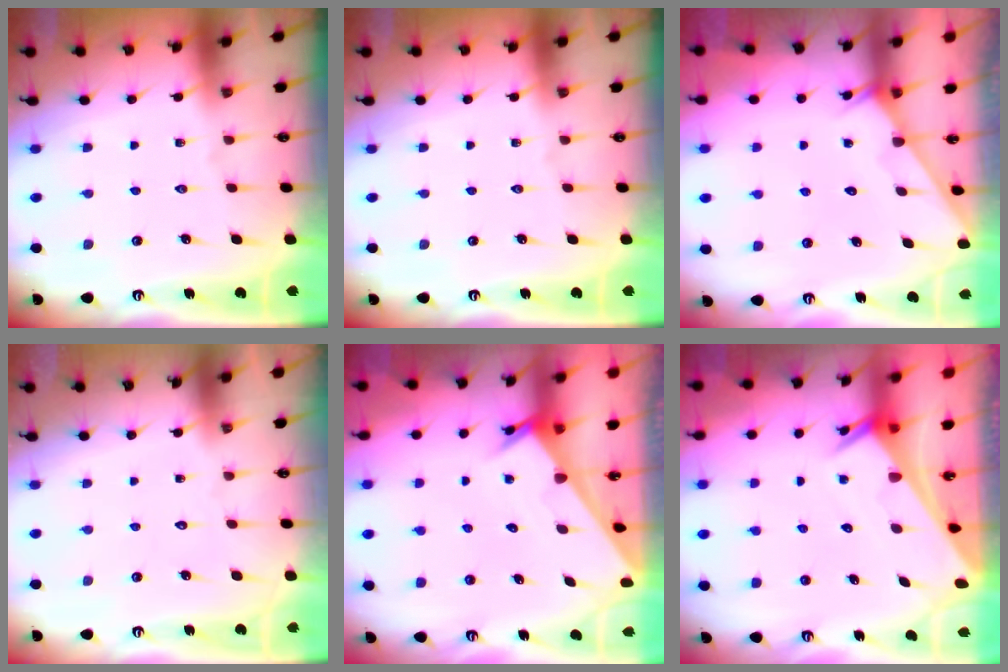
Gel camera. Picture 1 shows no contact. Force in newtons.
{"total": 0.0}
{"total": 2.7, "press": 2.7, "slide": 0.2}
{"total": 1.7, "press": 1.7, "slide": 0.1}
{"total": 2.4, "press": 2.4, "slide": 0.1}
{"total": 2.5, "press": 2.5, "slide": 0.1}